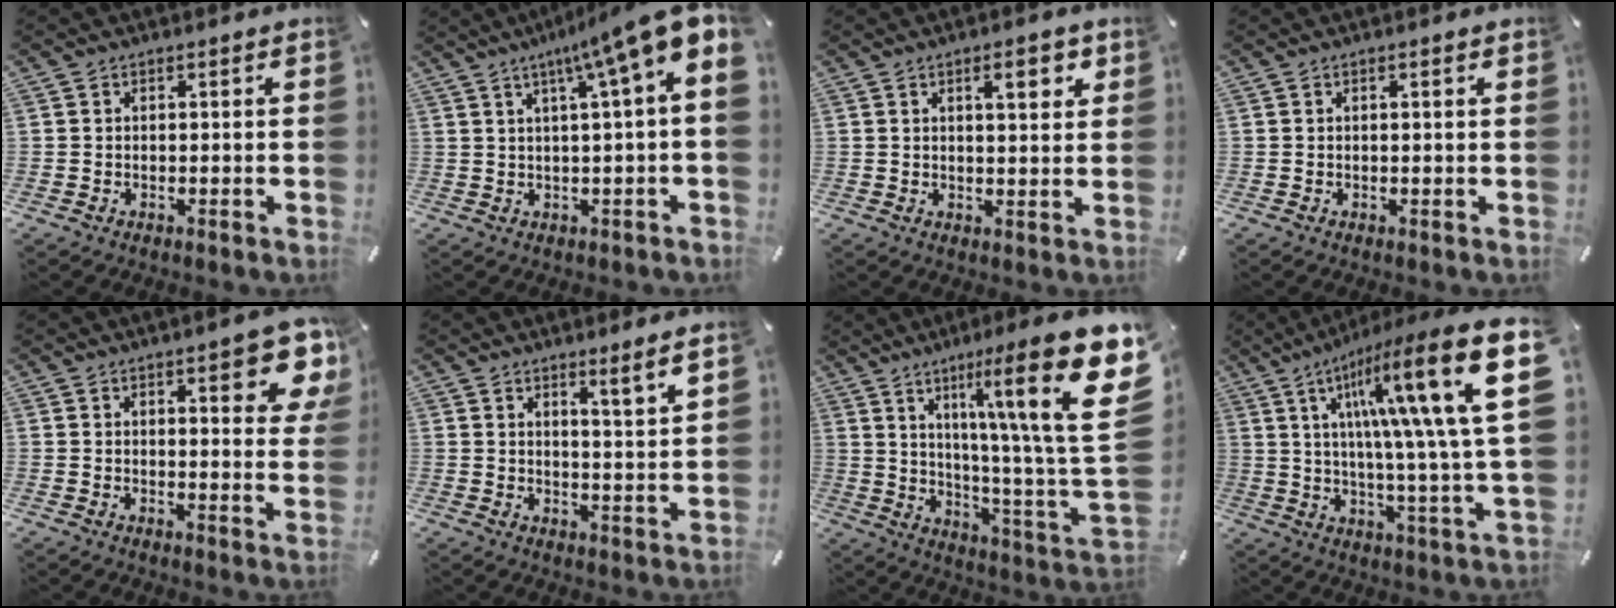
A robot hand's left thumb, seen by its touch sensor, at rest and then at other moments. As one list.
[{"total": 11.7, "force": [5.8, 0.3, 10.2], "torque": [-0.169, -0.046, 0.090]}, {"total": 5.8, "force": [2.8, 1.8, 4.8], "torque": [-0.069, -0.007, 0.039]}, {"total": 0.9, "force": [0.2, 0.0, 0.8], "torque": [-0.015, 0.000, 0.002]}, {"total": 11.2, "force": [6.0, 3.4, 8.8], "torque": [-0.108, -0.038, 0.097]}, {"total": 5.0, "force": [4.1, -0.7, 2.9], "torque": [-0.041, -0.032, 0.063]}, {"total": 25.6, "force": [11.0, 4.5, 22.7], "torque": [-0.330, -0.092, 0.166]}, {"total": 29.1, "force": [9.2, 5.4, 27.1], "torque": [-0.414, -0.057, 0.141]}]